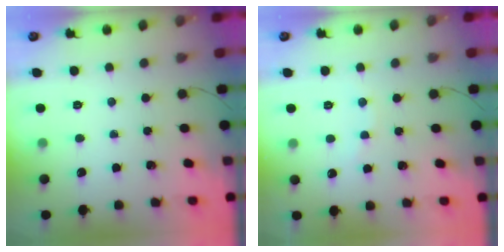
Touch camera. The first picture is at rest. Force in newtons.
{"total": 5.3, "press": 5.2, "slide": 1.0}